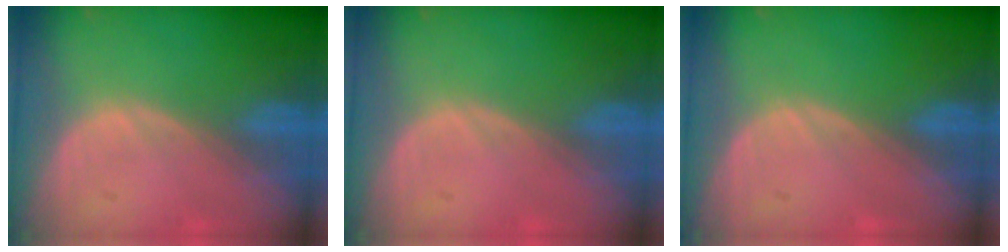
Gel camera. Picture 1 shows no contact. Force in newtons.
{"total": 0.0}
{"total": 0.0}